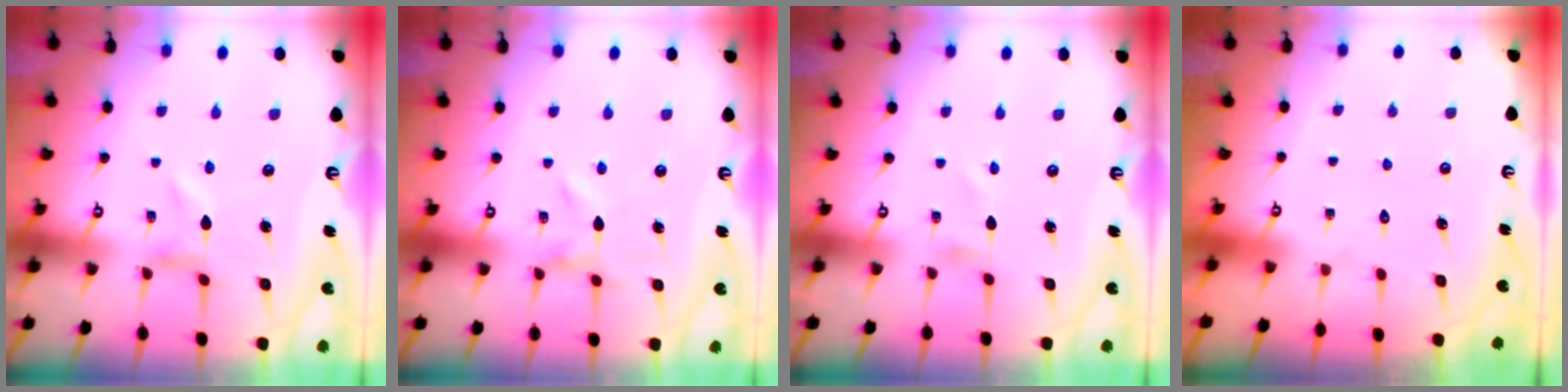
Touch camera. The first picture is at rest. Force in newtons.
{"total": 0.0}
{"total": 0.0}
{"total": 1.6, "press": 1.5, "slide": 0.1}